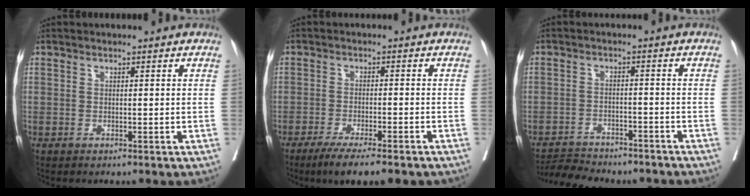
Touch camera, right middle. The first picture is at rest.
{"total": 9.4, "force": [-7.2, 1.3, 5.9], "torque": [-0.078, -0.015, -0.103]}
{"total": 9.1, "force": [-8.6, 2.1, 2.0], "torque": [-0.033, 0.007, -0.124]}